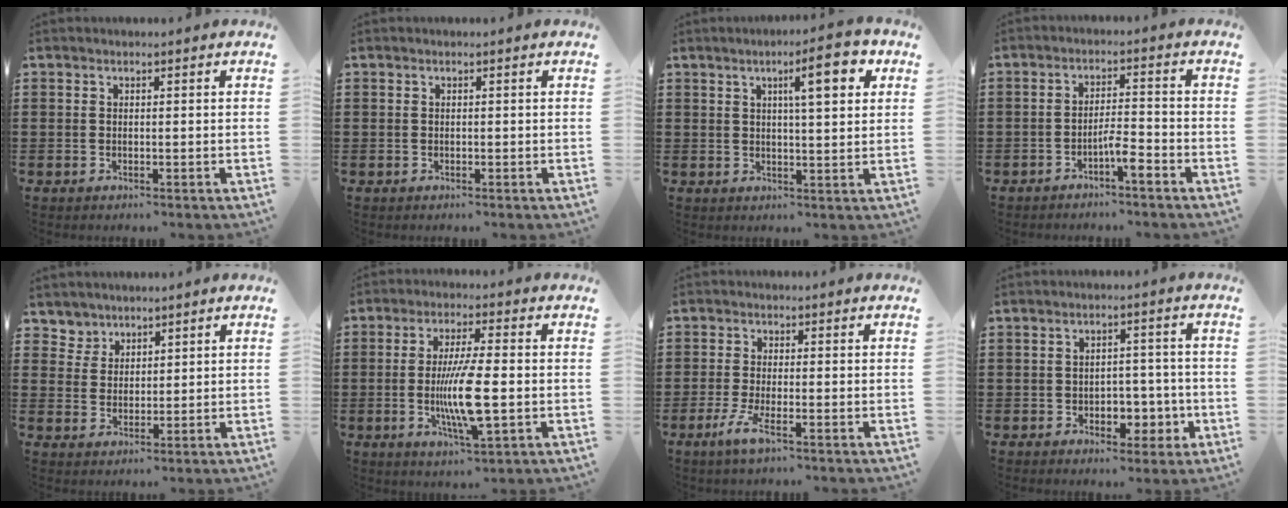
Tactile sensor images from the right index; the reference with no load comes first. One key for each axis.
{"total": 0.0}
{"total": 7.8, "fx": 3.5, "fy": 1.8, "fz": 6.8, "tx": -0.100, "ty": -0.005, "tz": 0.047}
{"total": 3.8, "fx": -2.5, "fy": 0.6, "fz": 2.8, "tx": -0.051, "ty": 0.009, "tz": -0.047}
{"total": 3.8, "fx": 2.8, "fy": 2.5, "fz": -0.5, "tx": -0.010, "ty": 0.004, "tz": 0.054}
{"total": 9.7, "fx": -1.5, "fy": 1.8, "fz": 9.4, "tx": -0.183, "ty": -0.015, "tz": -0.029}
{"total": 3.8, "fx": -1.9, "fy": 0.4, "fz": 3.3, "tx": -0.082, "ty": -0.017, "tz": -0.040}
{"total": 4.4, "fx": -1.6, "fy": 3.4, "fz": 2.4, "tx": -0.033, "ty": 0.002, "tz": -0.033}